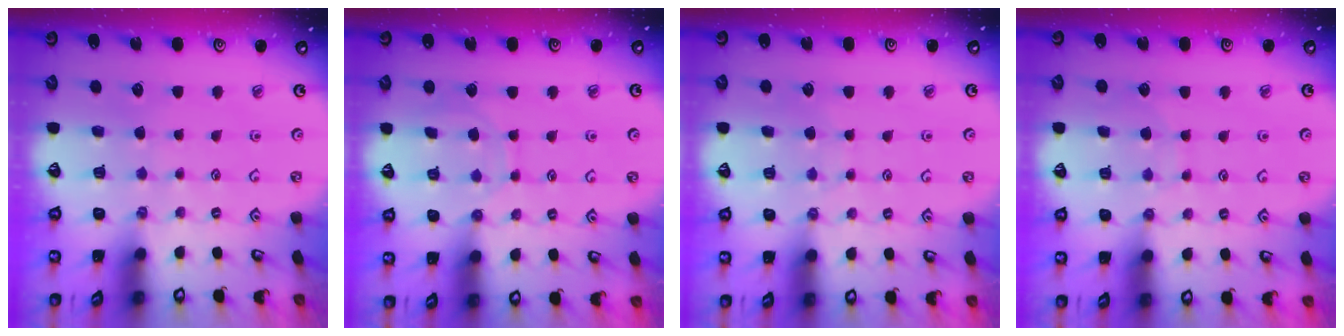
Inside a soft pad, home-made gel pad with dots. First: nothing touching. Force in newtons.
{"total": 8.9, "press": 8.9, "slide": 0.6}
{"total": 2.8, "press": 2.7, "slide": 0.5}
{"total": 6.6, "press": 6.6, "slide": 0.5}